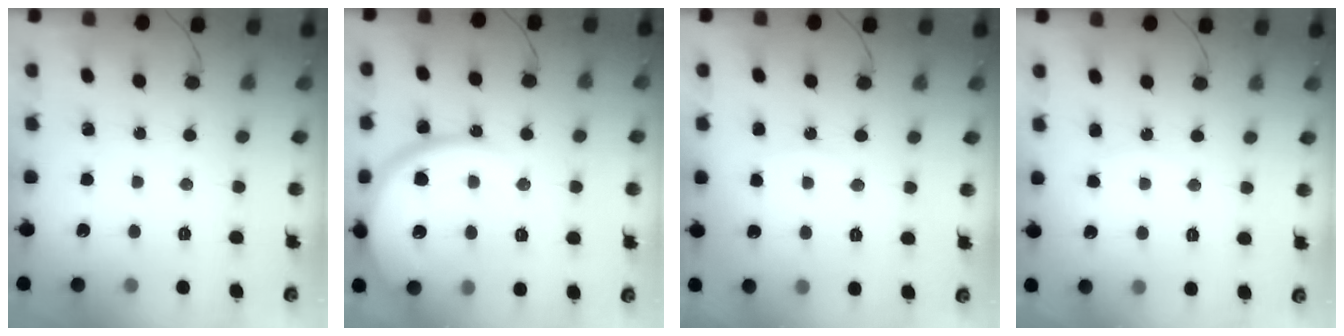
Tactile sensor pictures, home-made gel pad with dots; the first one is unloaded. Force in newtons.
{"total": 14.7, "press": 14.6, "slide": 1.4}
{"total": 6.0, "press": 5.9, "slide": 0.6}
{"total": 6.1, "press": 6.1, "slide": 0.4}